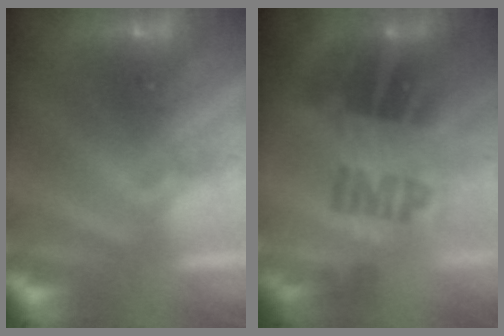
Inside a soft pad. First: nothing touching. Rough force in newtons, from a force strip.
{"total": 2.3}